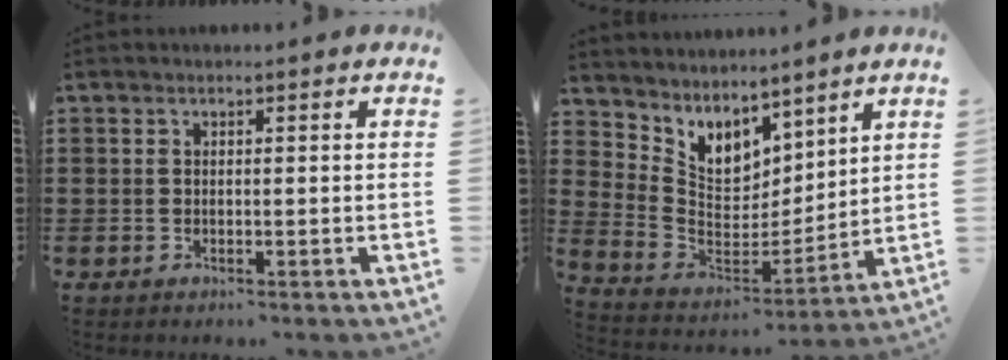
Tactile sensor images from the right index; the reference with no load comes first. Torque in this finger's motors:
{"motor_torque": [0.10, 0.73, 0.17, 0.02]}